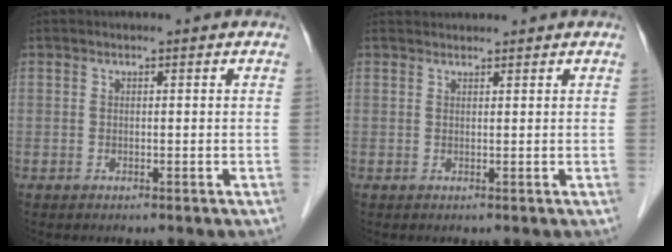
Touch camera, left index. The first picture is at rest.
{"total": 2.5, "force": [2.5, 0.3, 0.2], "torque": [-0.007, 0.029, 0.042]}